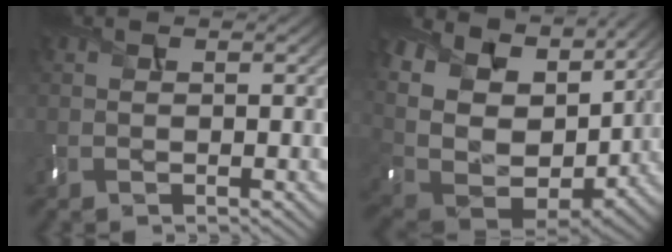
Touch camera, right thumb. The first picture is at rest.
{"total": 15.3, "force": [7.4, 9.8, 9.2], "torque": [-0.239, 0.019, 0.158]}